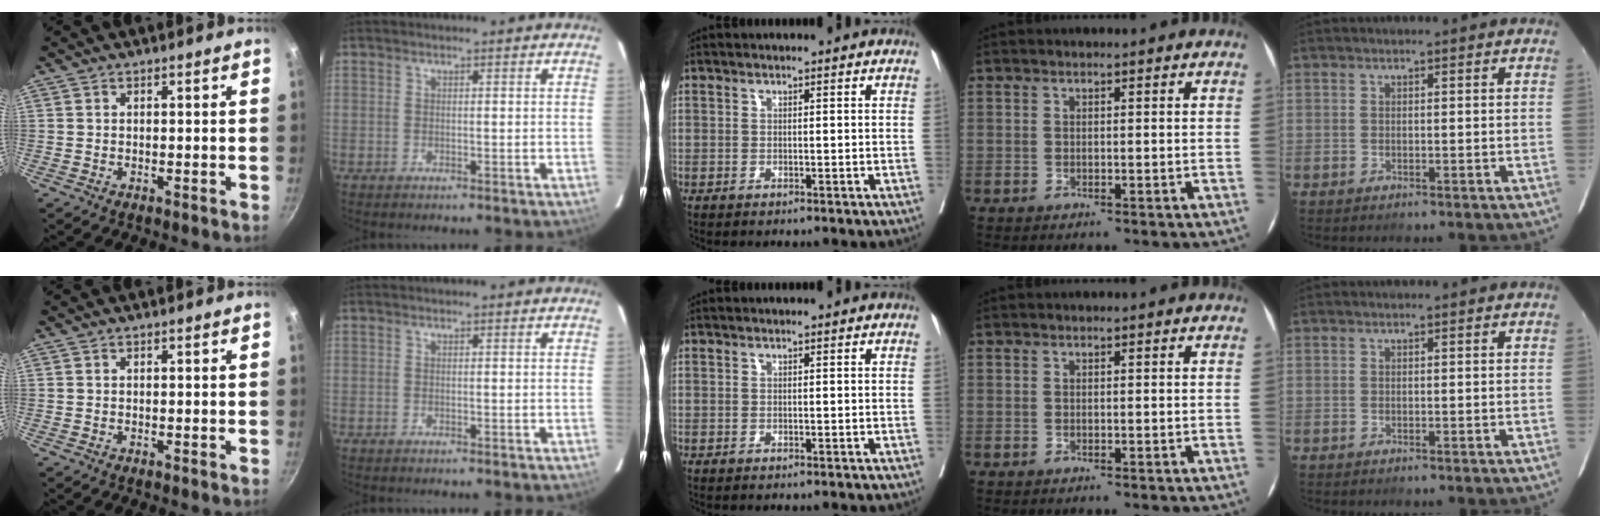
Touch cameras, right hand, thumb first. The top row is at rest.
{}